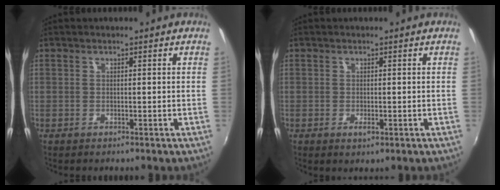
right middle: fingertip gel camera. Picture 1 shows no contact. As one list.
[{"total": 1.5, "force": [-0.4, 0.7, 1.3], "torque": [-0.023, -0.003, -0.004]}]